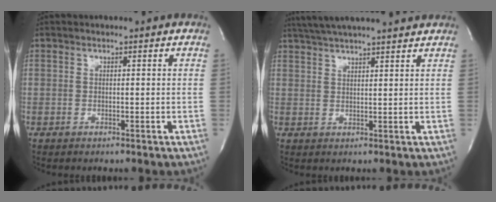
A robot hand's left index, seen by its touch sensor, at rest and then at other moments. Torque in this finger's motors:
{"motor_torque": [0.58, -0.56, 0.12, 0.07]}